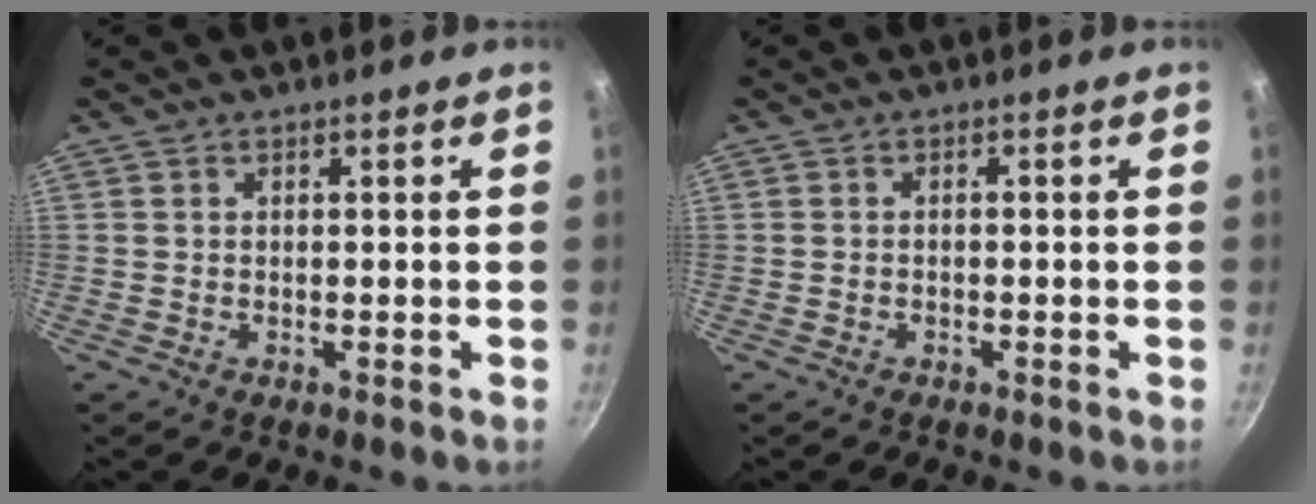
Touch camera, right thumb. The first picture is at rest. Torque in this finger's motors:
{"motor_torque": [-0.03, 0.37, -0.20, -0.06, 0.05]}